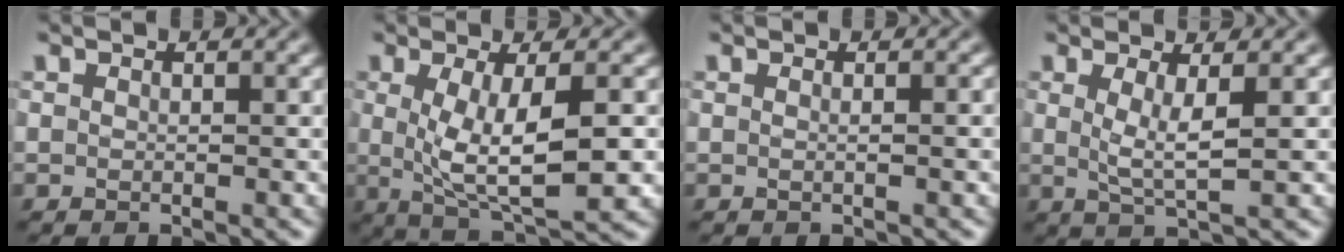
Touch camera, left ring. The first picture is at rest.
{"total": 7.1, "force": [0.1, 2.1, 6.7], "torque": [-0.120, -0.010, 0.004]}
{"total": 1.5, "force": [0.1, 0.6, 1.4], "torque": [-0.013, 0.001, -0.004]}
{"total": 2.9, "force": [0.6, 0.6, 2.8], "torque": [-0.054, -0.008, 0.013]}